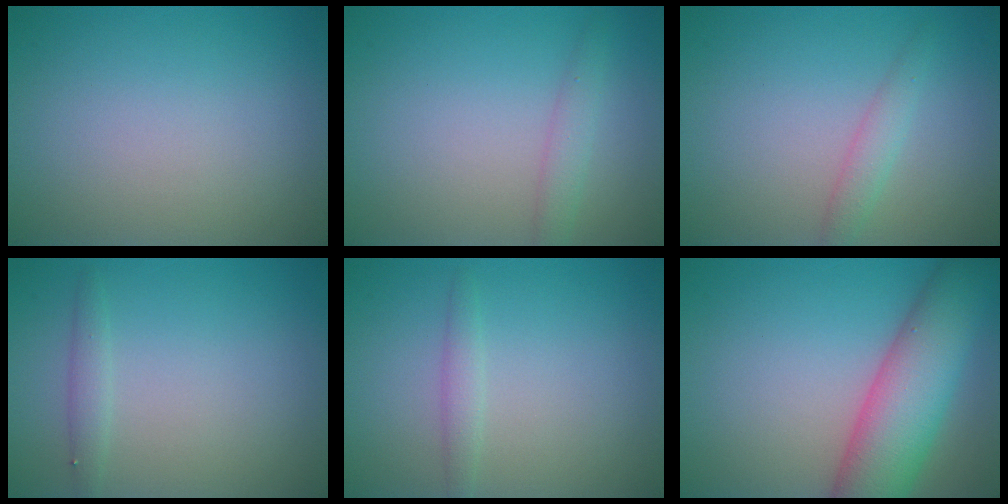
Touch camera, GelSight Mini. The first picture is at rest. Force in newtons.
{"total": 1.7, "press": 1.7, "slide": 0.1}
{"total": 1.6, "press": 1.6, "slide": 0.0}
{"total": 0.7, "press": 0.7, "slide": 0.1}
{"total": 1.3, "press": 1.3, "slide": 0.1}
{"total": 9.0, "press": 9.0, "slide": 0.3}